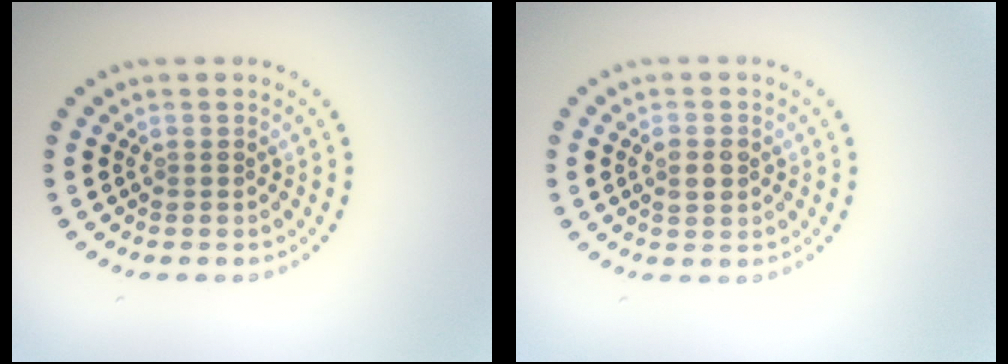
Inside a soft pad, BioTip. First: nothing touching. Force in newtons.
{"total": 1.8, "press": 1.8, "slide": 0.0}